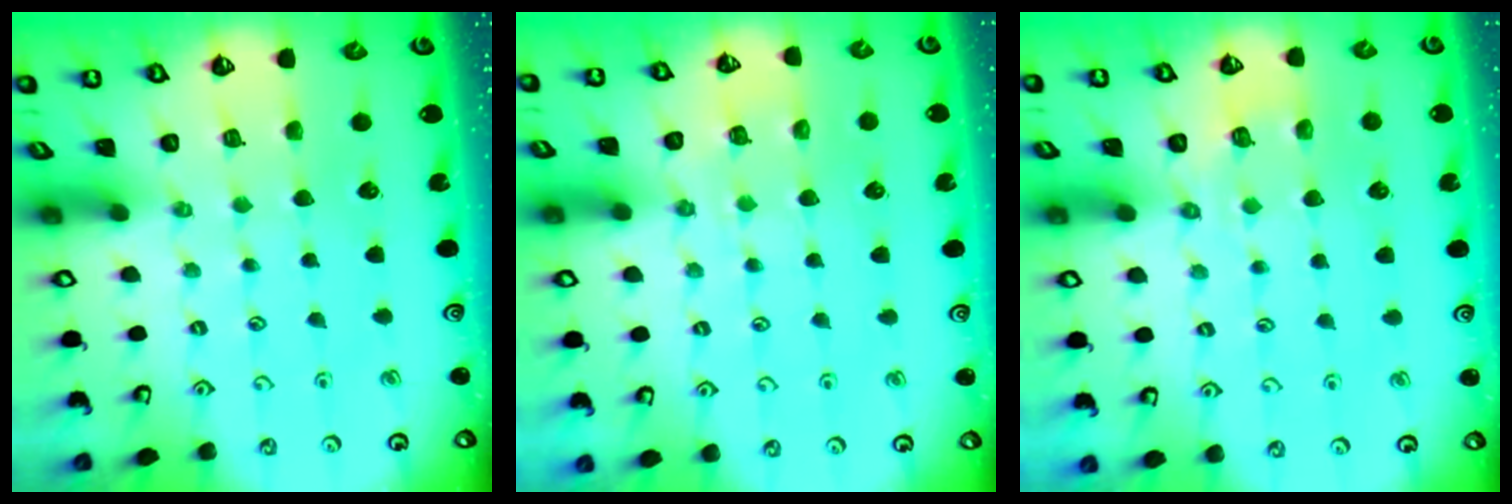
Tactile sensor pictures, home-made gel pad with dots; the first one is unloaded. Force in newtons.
{"total": 4.8, "press": 4.8, "slide": 0.7}
{"total": 3.0, "press": 2.5, "slide": 1.6}